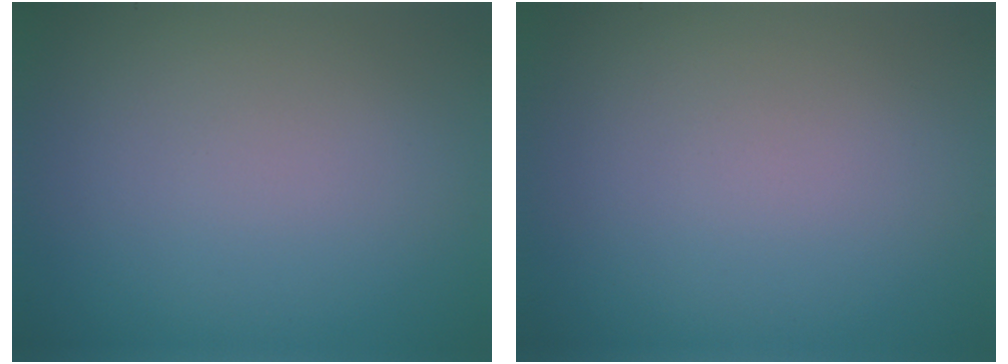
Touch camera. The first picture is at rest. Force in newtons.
{"total": 0.0}